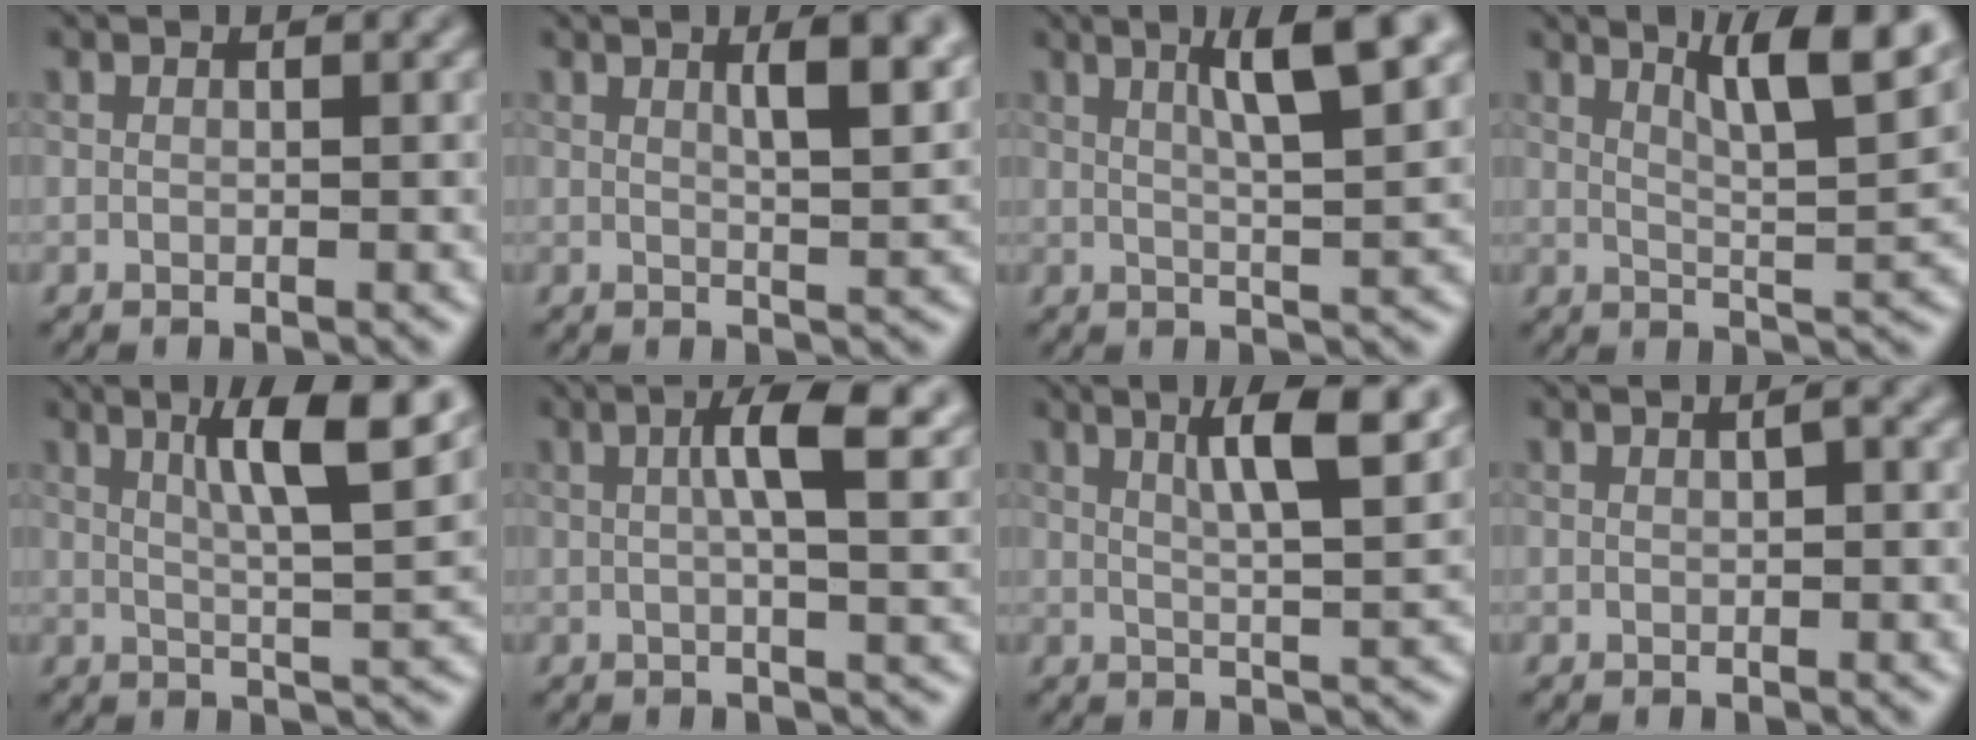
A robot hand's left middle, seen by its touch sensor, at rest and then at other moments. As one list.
[{"total": 5.5, "force": [1.9, 1.7, 4.8], "torque": [-0.051, 0.010, 0.021]}, {"total": 6.5, "force": [2.7, 1.3, 5.8], "torque": [-0.078, 0.009, 0.040]}, {"total": 7.9, "force": [4.2, 1.6, 6.5], "torque": [-0.086, 0.008, 0.065]}, {"total": 8.0, "force": [3.2, 1.5, 7.1], "torque": [-0.104, 0.007, 0.053]}, {"total": 5.8, "force": [1.5, 1.4, 5.4], "torque": [-0.079, 0.010, 0.020]}, {"total": 6.8, "force": [3.0, 1.4, 6.0], "torque": [-0.084, 0.005, 0.048]}, {"total": 0.7, "force": [0.0, 0.2, 0.6], "torque": [-0.014, 0.003, 0.002]}]